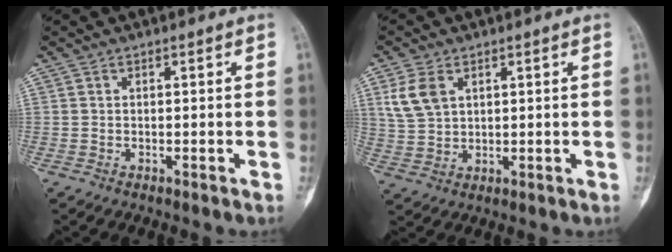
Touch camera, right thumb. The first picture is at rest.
{"total": 6.4, "force": [2.6, 4.2, 4.1], "torque": [-0.079, -0.004, 0.061]}